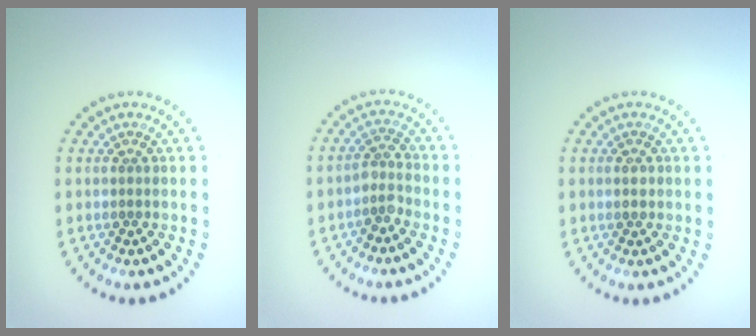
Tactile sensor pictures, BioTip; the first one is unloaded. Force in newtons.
{"total": 1.8, "press": 1.3, "slide": 1.3}
{"total": 1.2, "press": 1.2, "slide": 0.1}